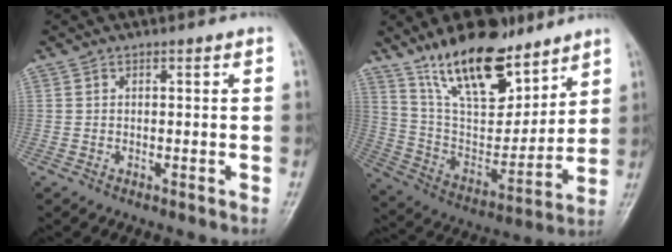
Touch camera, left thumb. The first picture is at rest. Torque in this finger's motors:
{"motor_torque": [0.65, 0.30, 1.45, -1.32, 0.43]}